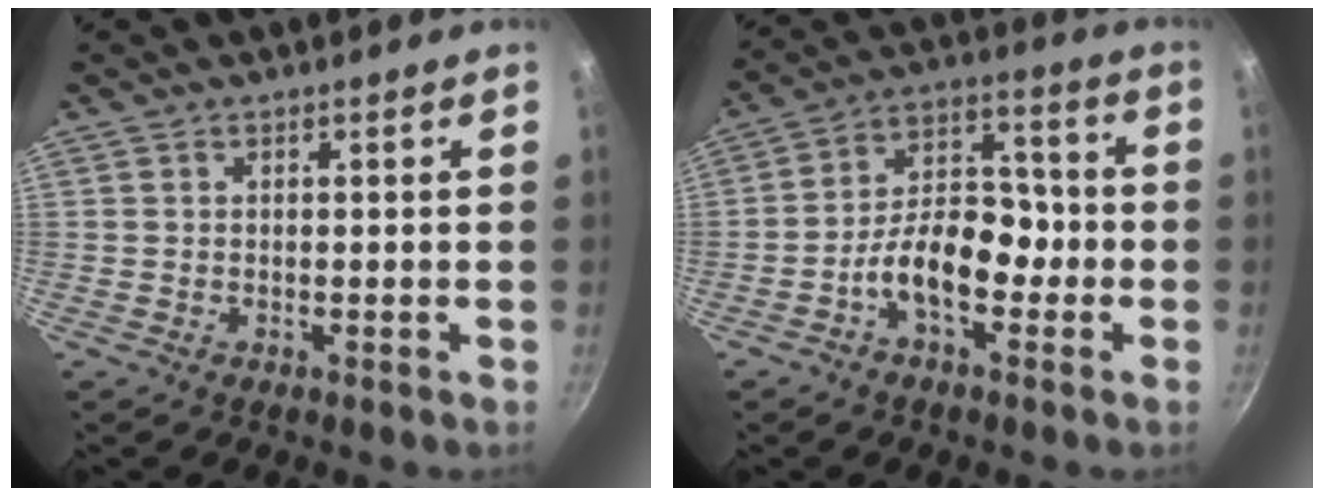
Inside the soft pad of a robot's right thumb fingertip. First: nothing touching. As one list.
[{"total": 11.7, "force": [-4.0, 6.8, 8.6], "torque": [-0.105, 0.057, -0.080]}]